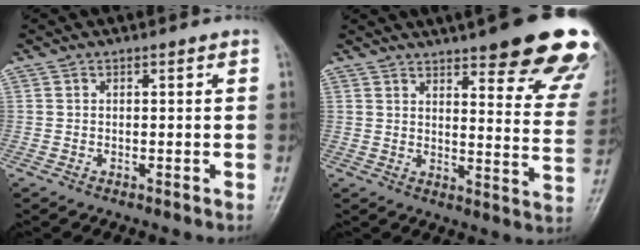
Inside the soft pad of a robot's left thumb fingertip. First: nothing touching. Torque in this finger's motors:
{"motor_torque": [2.18, 1.99, 1.38, -1.39, 0.20]}